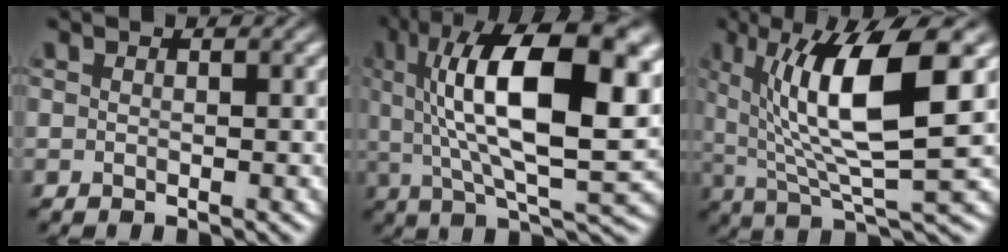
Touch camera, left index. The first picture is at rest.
{"total": 14.9, "force": [3.9, 5.1, 13.5], "torque": [-0.219, 0.011, 0.059]}
{"total": 10.6, "force": [2.7, 2.6, 9.9], "torque": [-0.159, -0.006, 0.055]}